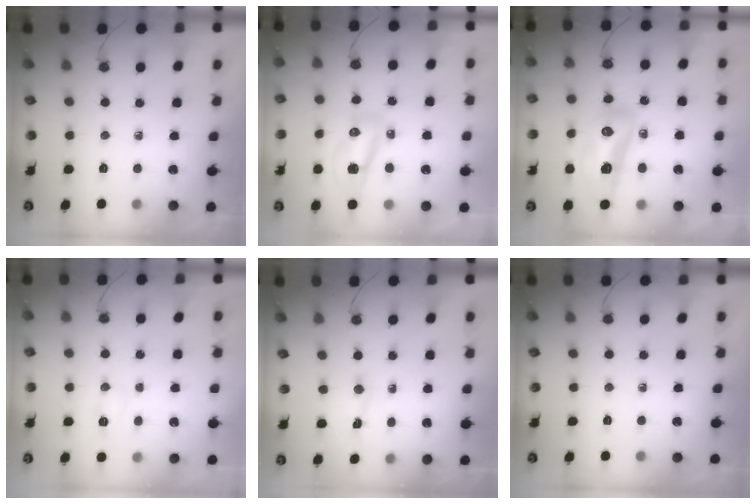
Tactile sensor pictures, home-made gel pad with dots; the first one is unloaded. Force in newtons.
{"total": 9.4, "press": 9.3, "slide": 1.2}
{"total": 15.4, "press": 15.2, "slide": 2.4}
{"total": 5.1, "press": 5.1, "slide": 0.6}
{"total": 2.5, "press": 2.5, "slide": 0.4}
{"total": 0.0}